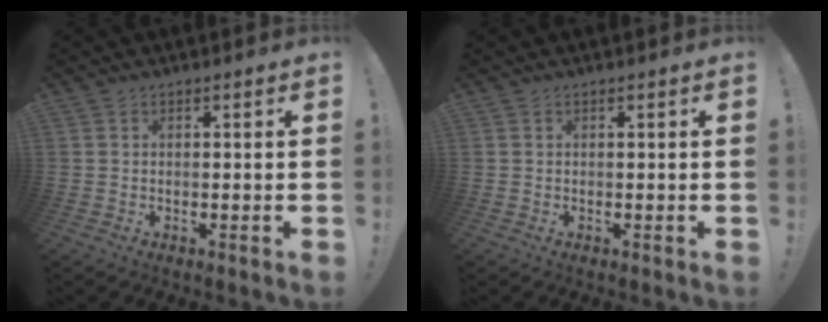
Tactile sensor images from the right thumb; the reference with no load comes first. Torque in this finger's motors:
{"motor_torque": [-0.13, 0.03, -0.15, 0.09, 0.02]}